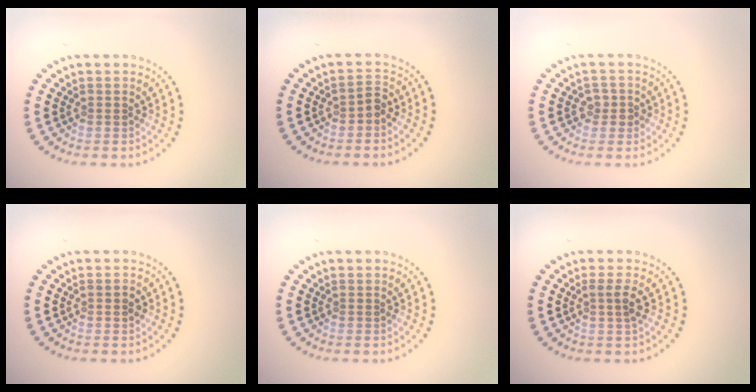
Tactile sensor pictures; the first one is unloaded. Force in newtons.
{"total": 1.1, "press": 1.0, "slide": 0.6}
{"total": 1.5, "press": 1.3, "slide": 0.6}
{"total": 0.9, "press": 0.9, "slide": 0.2}
{"total": 0.0}
{"total": 1.6, "press": 1.2, "slide": 1.0}